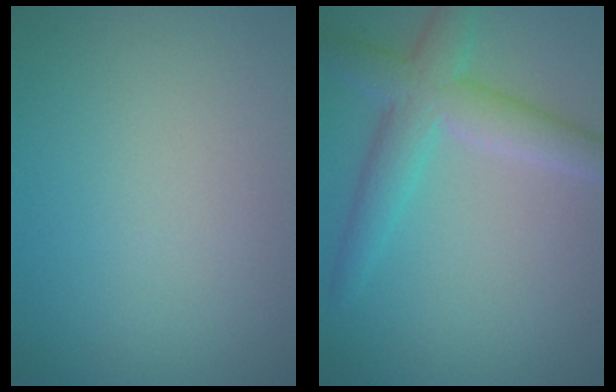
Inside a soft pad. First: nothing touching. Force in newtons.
{"total": 4.6, "press": 4.6, "slide": 0.0}